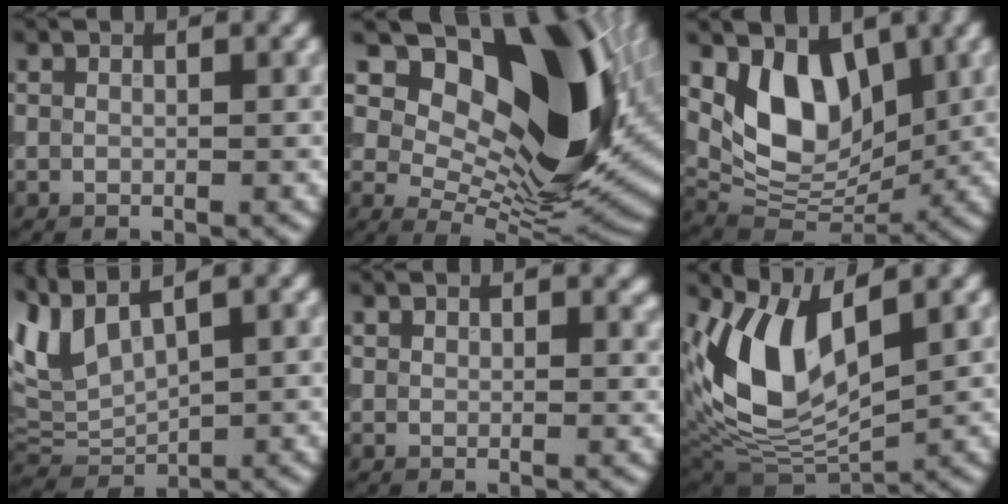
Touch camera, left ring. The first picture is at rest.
{"total": 16.1, "force": [5.0, 9.1, 12.3], "torque": [-0.171, -0.002, 0.094]}
{"total": 7.1, "force": [2.4, 4.6, 4.9], "torque": [-0.083, -0.020, 0.043]}
{"total": 5.2, "force": [3.0, 2.5, 3.5], "torque": [-0.094, 0.009, 0.061]}
{"total": 1.4, "force": [1.1, 0.7, 0.4], "torque": [-0.004, -0.001, 0.021]}
{"total": 9.1, "force": [2.7, 4.7, 7.4], "torque": [-0.161, -0.007, 0.054]}